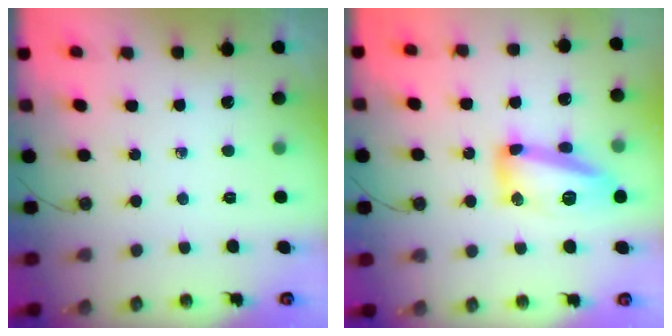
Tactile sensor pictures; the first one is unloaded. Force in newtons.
{"total": 14.2, "press": 14.2, "slide": 1.1}